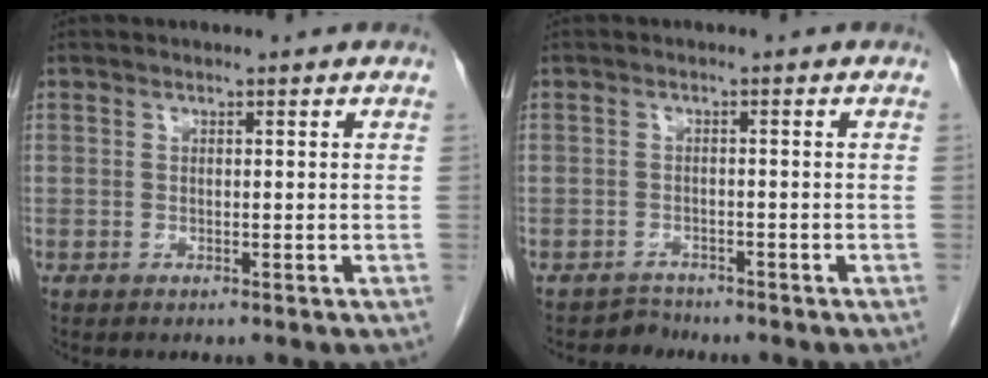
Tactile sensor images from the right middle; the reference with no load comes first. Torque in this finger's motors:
{"motor_torque": [-0.30, 0.05, -0.01, -0.01]}